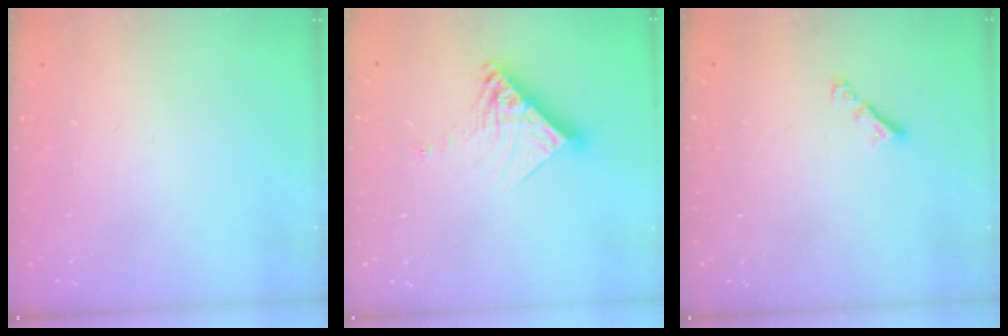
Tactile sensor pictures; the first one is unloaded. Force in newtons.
{"total": 12.3, "press": 12.3, "slide": 0.9}
{"total": 3.1, "press": 3.1, "slide": 0.6}